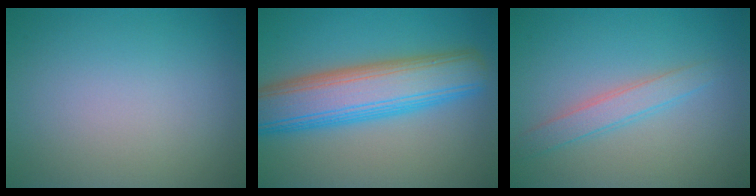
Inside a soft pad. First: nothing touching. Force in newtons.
{"total": 9.2, "press": 9.2, "slide": 0.3}
{"total": 2.3, "press": 2.3, "slide": 0.1}